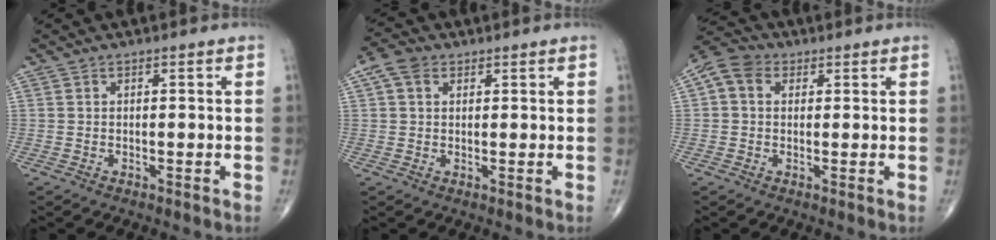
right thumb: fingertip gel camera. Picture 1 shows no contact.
{"total": 4.1, "force": [1.7, 2.9, 2.4], "torque": [-0.042, 0.011, 0.033]}
{"total": 5.9, "force": [1.5, 4.6, 3.3], "torque": [-0.059, 0.017, 0.018]}